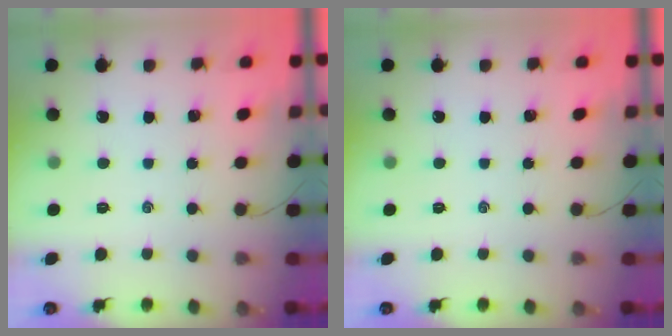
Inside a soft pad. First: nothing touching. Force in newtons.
{"total": 0.0}